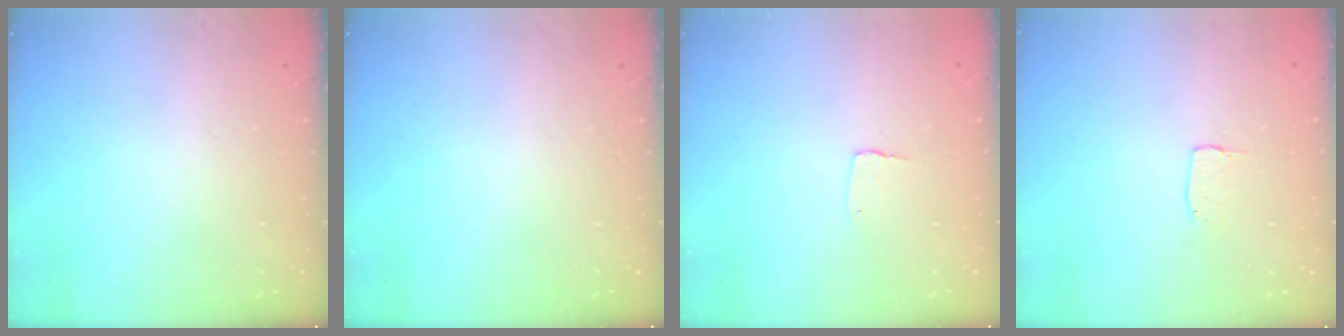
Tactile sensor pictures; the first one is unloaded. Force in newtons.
{"total": 0.0}
{"total": 2.7, "press": 2.7, "slide": 0.2}
{"total": 3.1, "press": 3.1, "slide": 0.2}